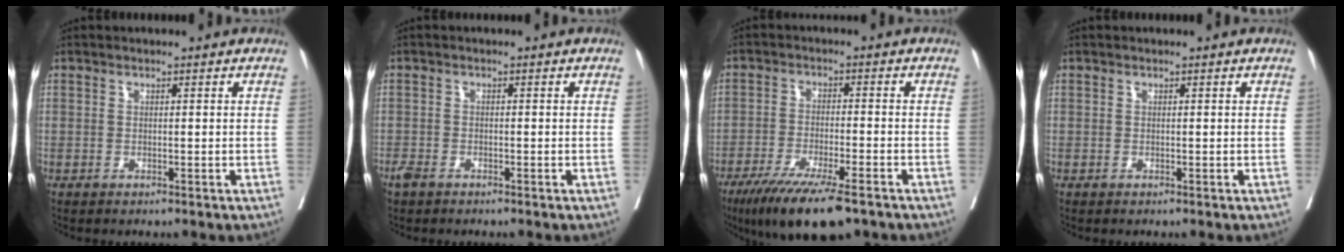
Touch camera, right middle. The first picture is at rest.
{"total": 1.6, "force": [-1.3, 0.7, 0.8], "torque": [-0.022, -0.003, -0.024]}
{"total": 12.5, "force": [-8.9, 1.9, 8.6], "torque": [-0.138, -0.029, -0.146]}
{"total": 0.0}